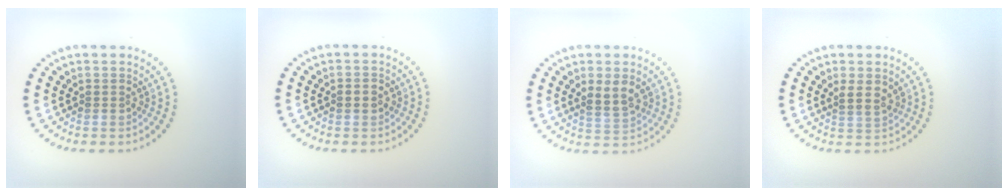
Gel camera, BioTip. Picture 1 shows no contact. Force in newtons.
{"total": 1.6, "press": 1.6, "slide": 0.3}
{"total": 2.6, "press": 2.4, "slide": 0.8}
{"total": 1.7, "press": 1.4, "slide": 1.0}